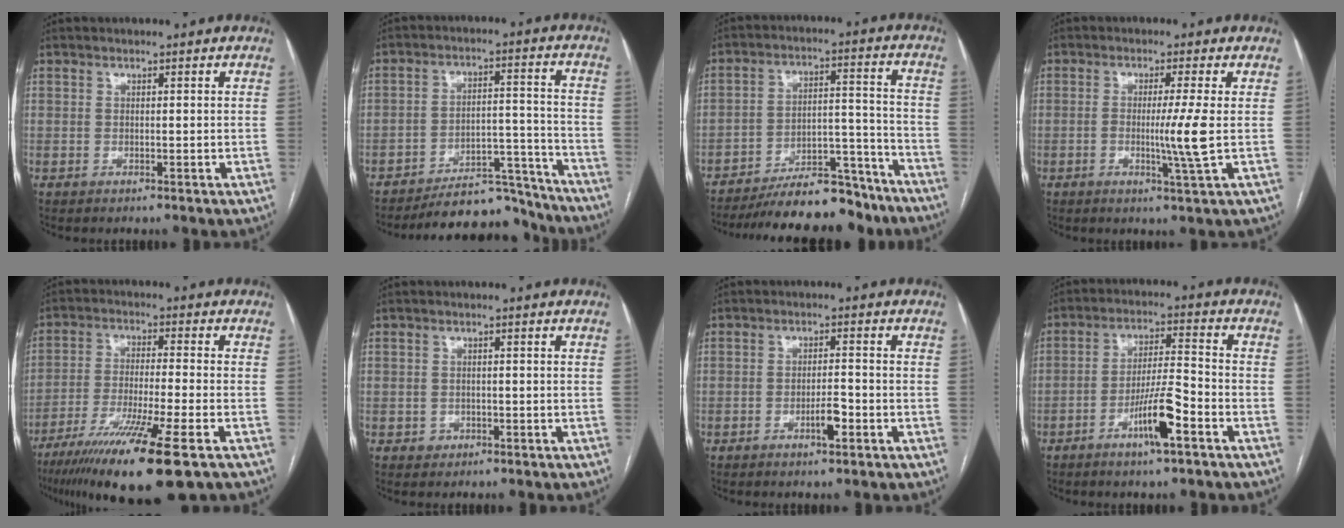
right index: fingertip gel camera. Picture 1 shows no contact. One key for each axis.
{"total": 12.9, "fx": -12.4, "fy": 3.0, "fz": 1.4, "tx": 0.002, "ty": 0.045, "tz": -0.185}
{"total": 16.7, "fx": -14.9, "fy": 4.2, "fz": 6.5, "tx": -0.089, "ty": 0.034, "tz": -0.227}
{"total": 5.4, "fx": -0.5, "fy": -1.4, "fz": 5.2, "tx": -0.093, "ty": -0.014, "tz": -0.009}
{"total": 16.3, "fx": -10.3, "fy": 0.0, "fz": 12.6, "tx": -0.217, "ty": -0.047, "tz": -0.175}
{"total": 1.7, "fx": -0.7, "fy": 1.6, "fz": 0.2, "tx": 0.003, "ty": 0.007, "tz": -0.009}
{"total": 3.3, "fx": -1.6, "fy": 0.7, "fz": 2.8, "tx": -0.046, "ty": 0.002, "tz": -0.026}
{"total": 8.4, "fx": -4.3, "fy": 0.7, "fz": 7.2, "tx": -0.135, "ty": 0.000, "tz": -0.076}